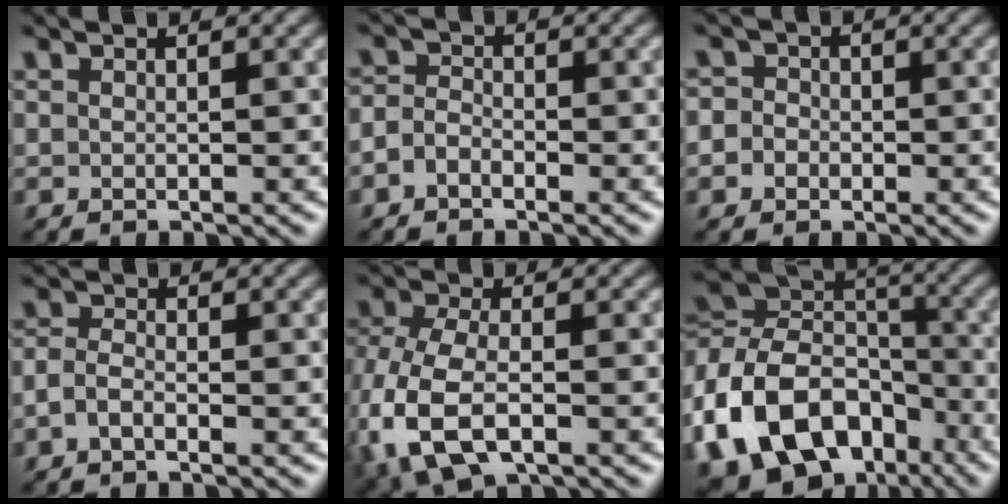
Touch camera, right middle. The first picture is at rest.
{"total": 1.7, "force": [-0.9, 1.1, 0.9], "torque": [-0.018, 0.003, -0.024]}
{"total": 3.1, "force": [-0.1, 2.8, 1.2], "torque": [0.008, 0.018, -0.036]}
{"total": 1.7, "force": [-0.9, 0.9, 1.2], "torque": [-0.027, 0.003, -0.023]}
{"total": 9.2, "force": [-3.0, 5.3, 7.0], "torque": [-0.175, -0.017, -0.062]}
{"total": 16.1, "force": [-6.1, 11.8, 9.0], "torque": [-0.217, 0.002, -0.118]}